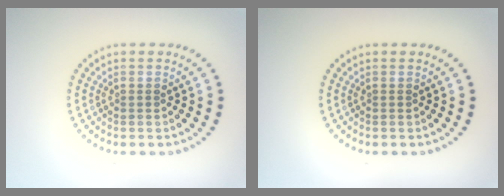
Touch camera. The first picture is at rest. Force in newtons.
{"total": 0.0}